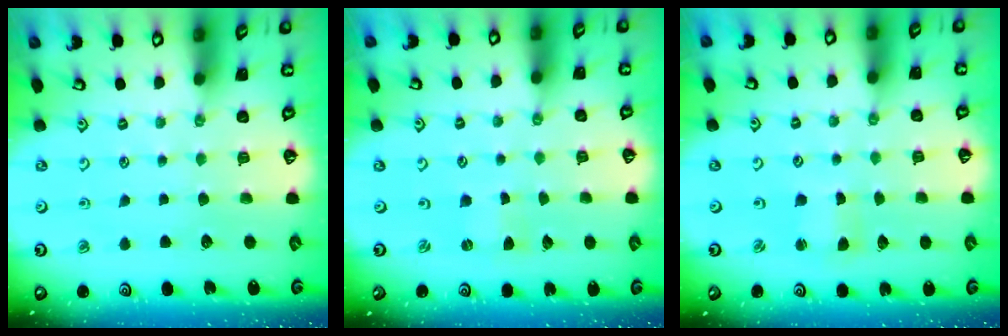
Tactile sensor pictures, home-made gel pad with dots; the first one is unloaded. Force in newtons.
{"total": 0.0}
{"total": 1.3, "press": 1.2, "slide": 0.2}